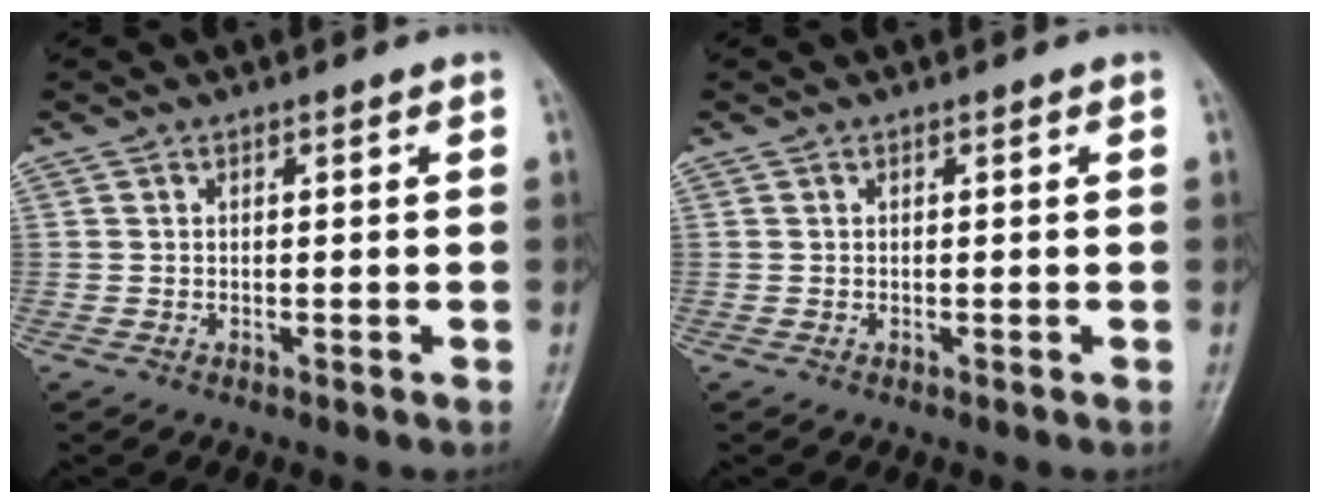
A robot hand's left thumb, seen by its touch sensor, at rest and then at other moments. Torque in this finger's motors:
{"motor_torque": [0.00, 0.00, -0.02, -0.02, 0.00]}